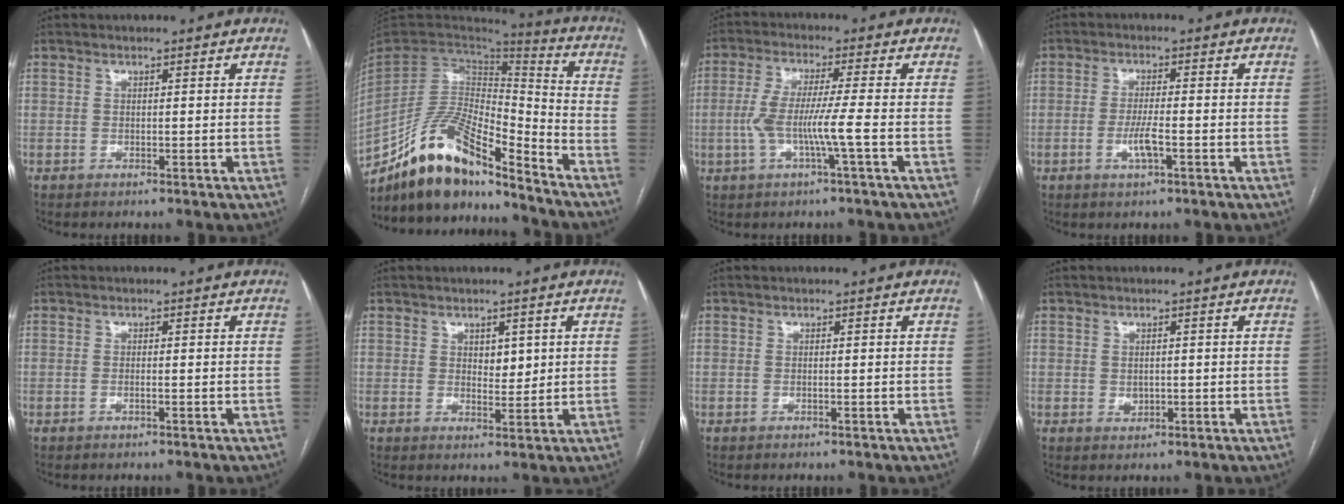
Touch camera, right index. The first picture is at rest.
{"total": 16.9, "force": [-14.3, 3.6, 8.3], "torque": [-0.144, 0.039, -0.260]}
{"total": 7.1, "force": [-1.7, -0.4, 6.9], "torque": [-0.144, 0.007, -0.033]}
{"total": 4.0, "force": [-1.4, 0.6, 3.6], "torque": [-0.074, -0.003, -0.025]}
{"total": 0.6, "force": [-0.2, 0.1, 0.6], "torque": [-0.013, 0.000, -0.003]}
{"total": 2.8, "force": [1.0, 1.6, 2.0], "torque": [-0.025, -0.004, 0.016]}
{"total": 0.0}
{"total": 1.7, "force": [0.0, 1.4, 0.9], "torque": [-0.016, -0.001, 0.005]}